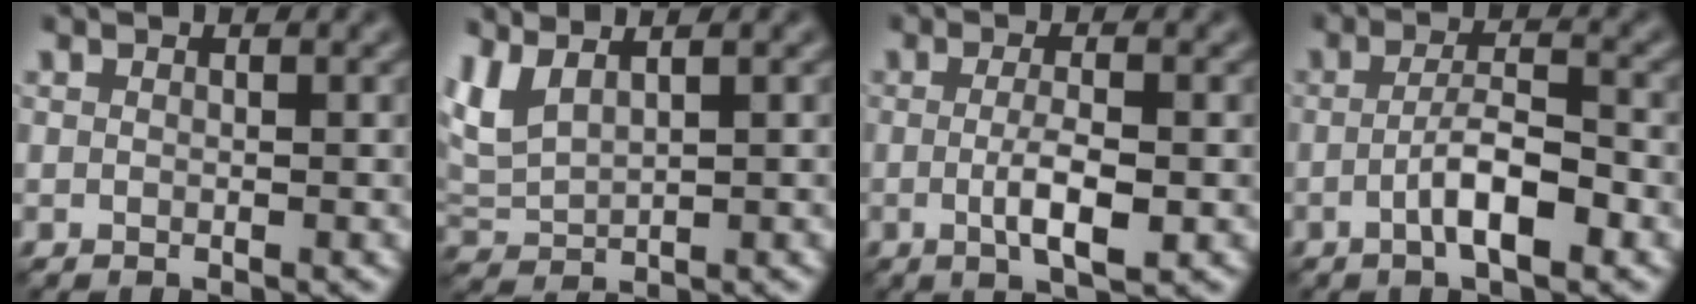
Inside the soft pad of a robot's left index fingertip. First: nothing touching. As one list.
[{"total": 3.2, "force": [2.1, 1.2, 2.1], "torque": [-0.062, 0.010, 0.048]}, {"total": 3.5, "force": [-0.5, 0.8, 3.4], "torque": [-0.062, -0.007, -0.008]}, {"total": 4.4, "force": [-1.5, 1.1, 4.0], "torque": [-0.069, 0.006, -0.030]}]